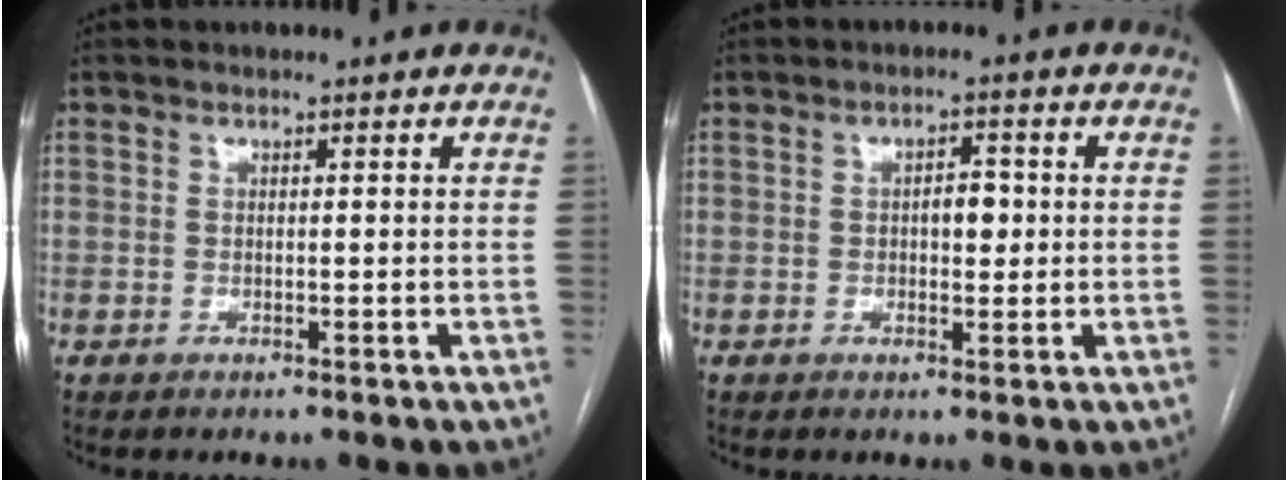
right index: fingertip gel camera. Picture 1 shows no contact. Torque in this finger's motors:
{"motor_torque": [0.83, 0.09, 0.06, 0.04]}